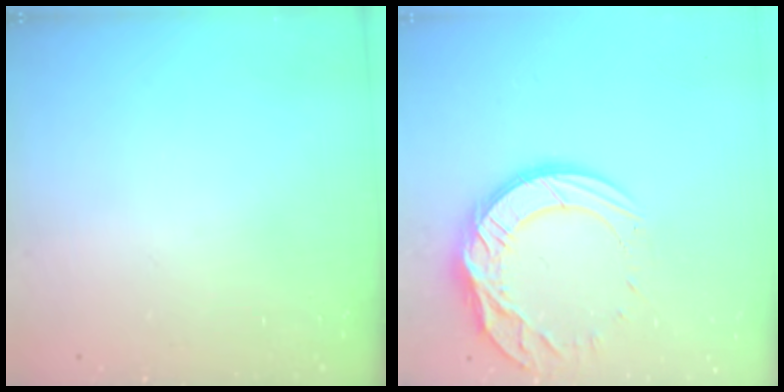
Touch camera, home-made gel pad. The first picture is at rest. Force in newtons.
{"total": 15.5, "press": 15.5, "slide": 1.1}